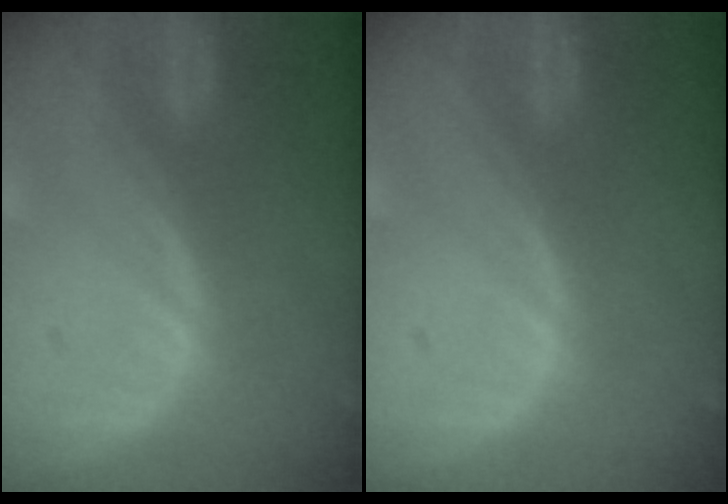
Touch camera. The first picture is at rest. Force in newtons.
{"total": 0.0}